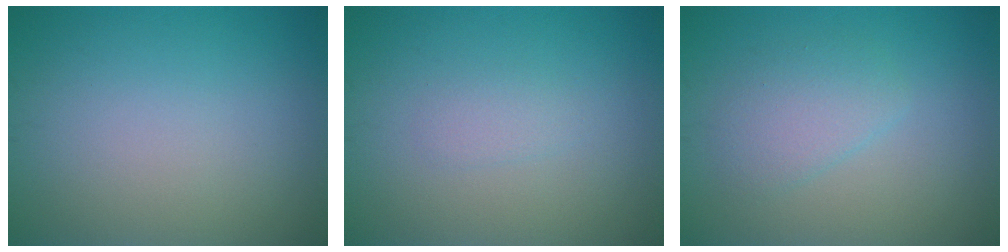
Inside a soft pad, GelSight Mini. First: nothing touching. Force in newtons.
{"total": 1.0, "press": 1.0, "slide": 0.1}
{"total": 2.4, "press": 2.4, "slide": 0.2}